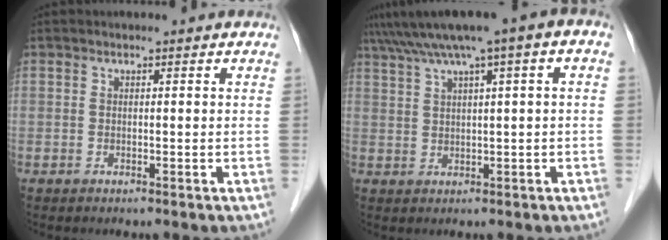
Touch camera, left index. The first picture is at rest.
{"total": 8.8, "force": [4.1, 0.4, 7.8], "torque": [-0.133, 0.040, 0.066]}